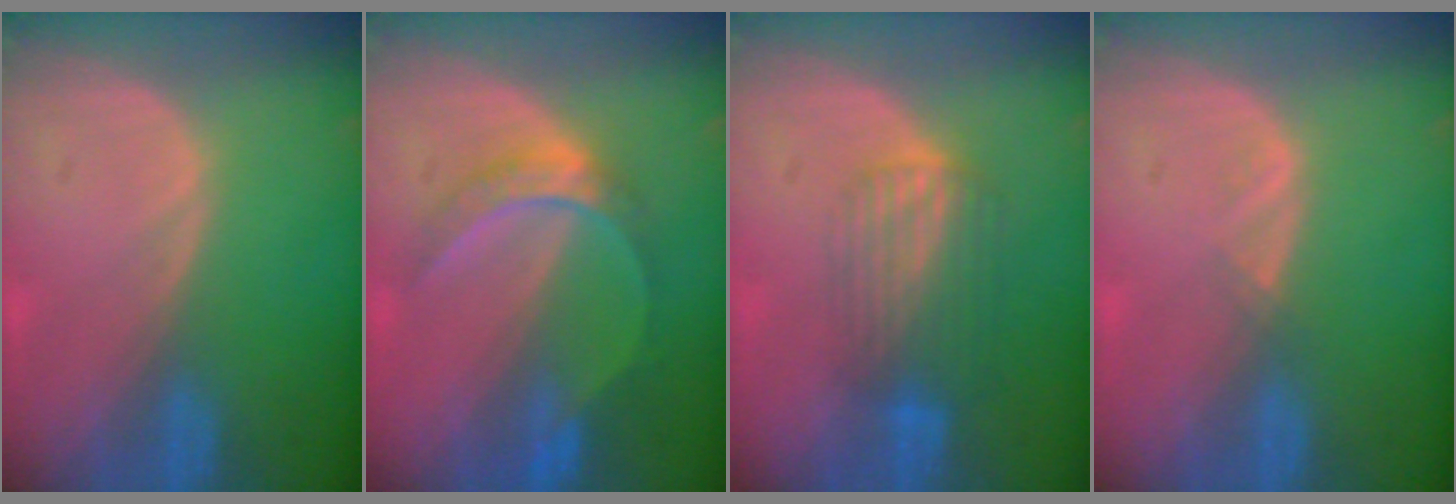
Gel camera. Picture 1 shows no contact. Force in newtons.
{"total": 6.4, "press": 5.5, "slide": 3.2}
{"total": 6.8, "press": 5.7, "slide": 3.7}
{"total": 1.0, "press": 0.9, "slide": 0.5}